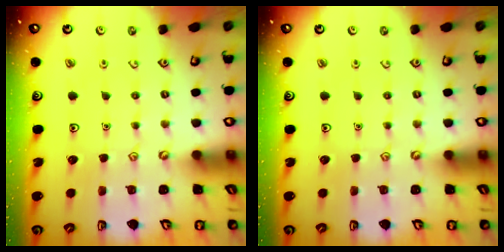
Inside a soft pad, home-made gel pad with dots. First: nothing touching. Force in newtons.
{"total": 0.0}